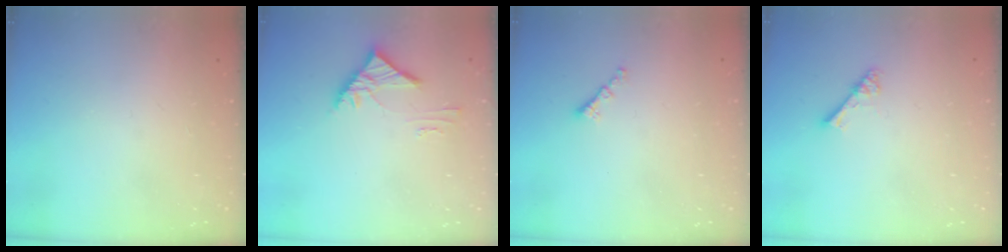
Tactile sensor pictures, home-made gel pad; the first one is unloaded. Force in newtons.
{"total": 4.0, "press": 3.9, "slide": 0.9}
{"total": 1.3, "press": 1.2, "slide": 0.5}
{"total": 3.6, "press": 3.6, "slide": 0.3}